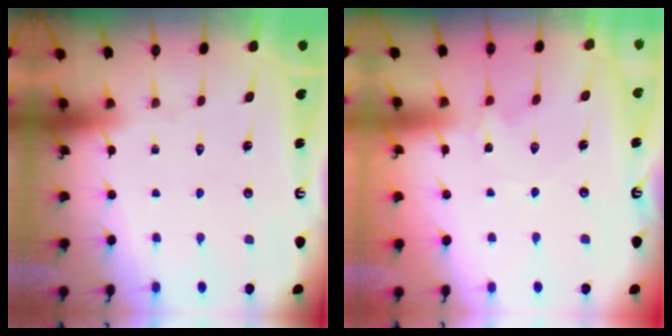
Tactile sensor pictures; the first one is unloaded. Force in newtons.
{"total": 0.0}